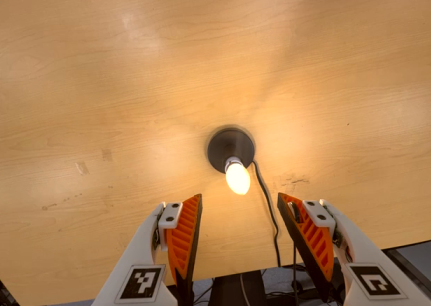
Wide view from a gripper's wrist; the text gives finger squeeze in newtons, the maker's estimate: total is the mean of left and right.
{"total": 0.0}